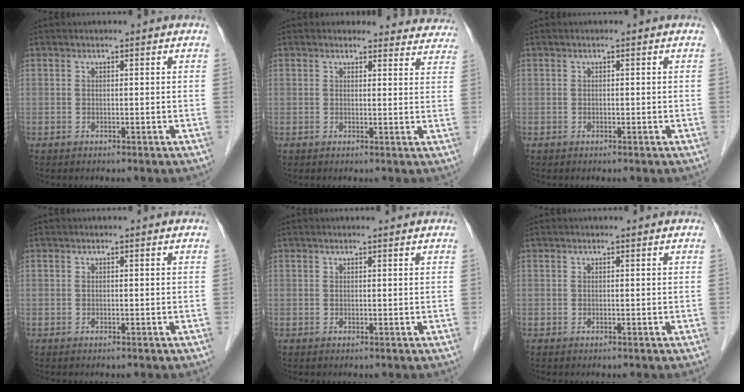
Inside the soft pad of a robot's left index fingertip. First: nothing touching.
{"total": 9.6, "force": [9.0, 3.2, 0.0], "torque": [0.051, -0.012, 0.064]}
{"total": 0.0}
{"total": 0.0}
{"total": 1.1, "force": [1.0, 0.0, 0.5], "torque": [-0.007, 0.007, 0.015]}
{"total": 0.0}